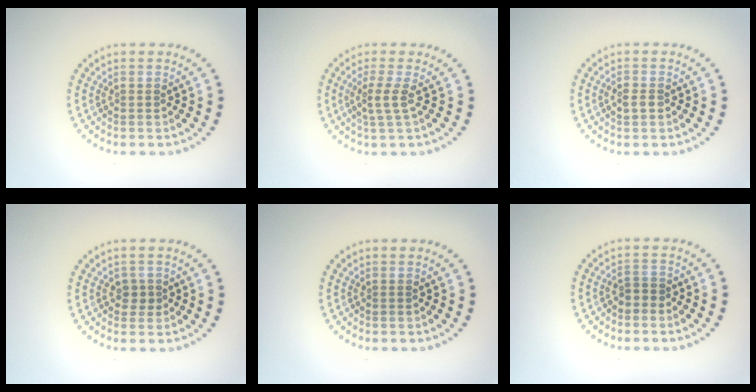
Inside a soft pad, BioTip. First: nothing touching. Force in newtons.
{"total": 2.1, "press": 1.5, "slide": 1.4}
{"total": 1.3, "press": 1.3, "slide": 0.2}
{"total": 1.3, "press": 1.2, "slide": 0.5}
{"total": 0.0}
{"total": 1.3, "press": 1.1, "slide": 0.6}